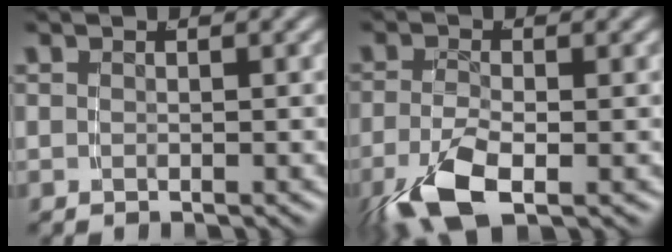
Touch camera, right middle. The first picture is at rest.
{"total": 5.0, "force": [-2.8, 1.7, 3.8], "torque": [-0.085, -0.019, -0.037]}